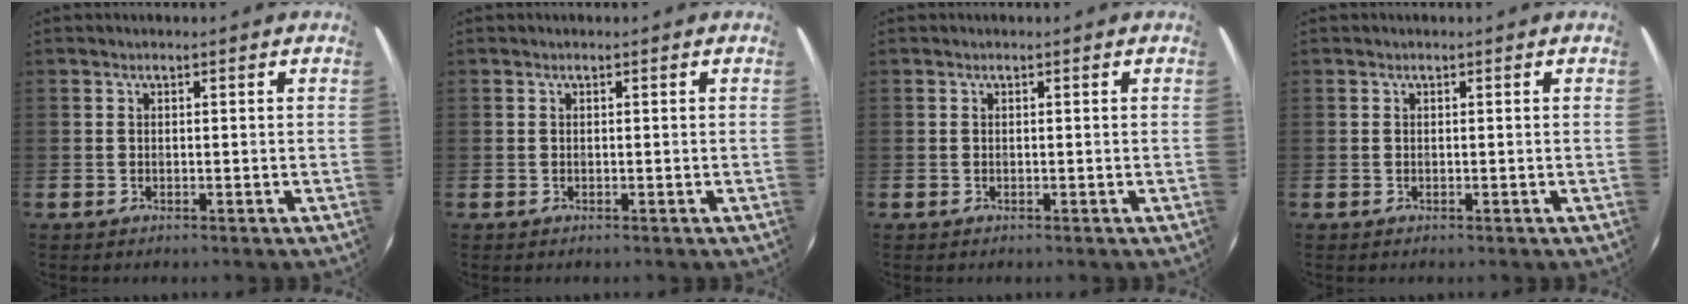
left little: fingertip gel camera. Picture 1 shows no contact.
{"total": 0.0}
{"total": 0.0}
{"total": 0.0}